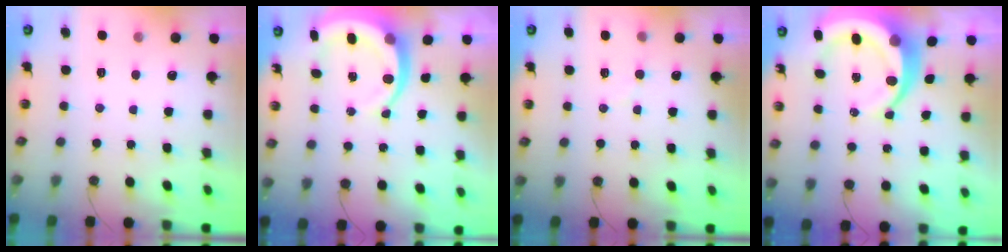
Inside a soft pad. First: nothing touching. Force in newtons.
{"total": 11.0, "press": 10.8, "slide": 1.8}
{"total": 4.1, "press": 3.8, "slide": 1.5}
{"total": 12.3, "press": 12.2, "slide": 1.5}